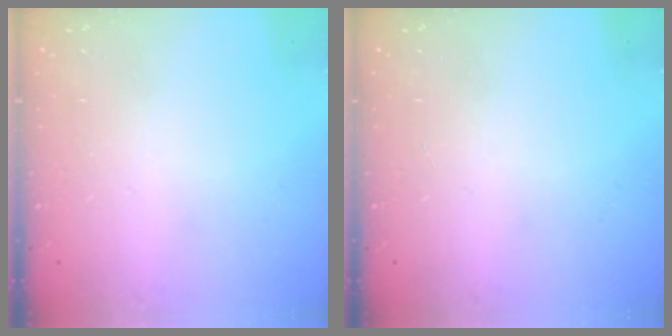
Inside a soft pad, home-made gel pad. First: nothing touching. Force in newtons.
{"total": 0.0}